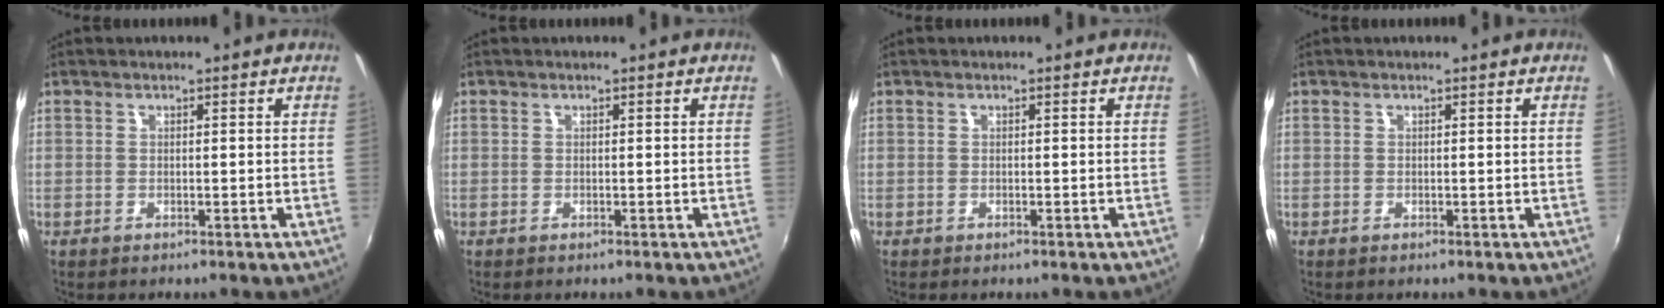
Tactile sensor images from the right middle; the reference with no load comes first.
{"total": 0.0}
{"total": 0.0}
{"total": 0.0}